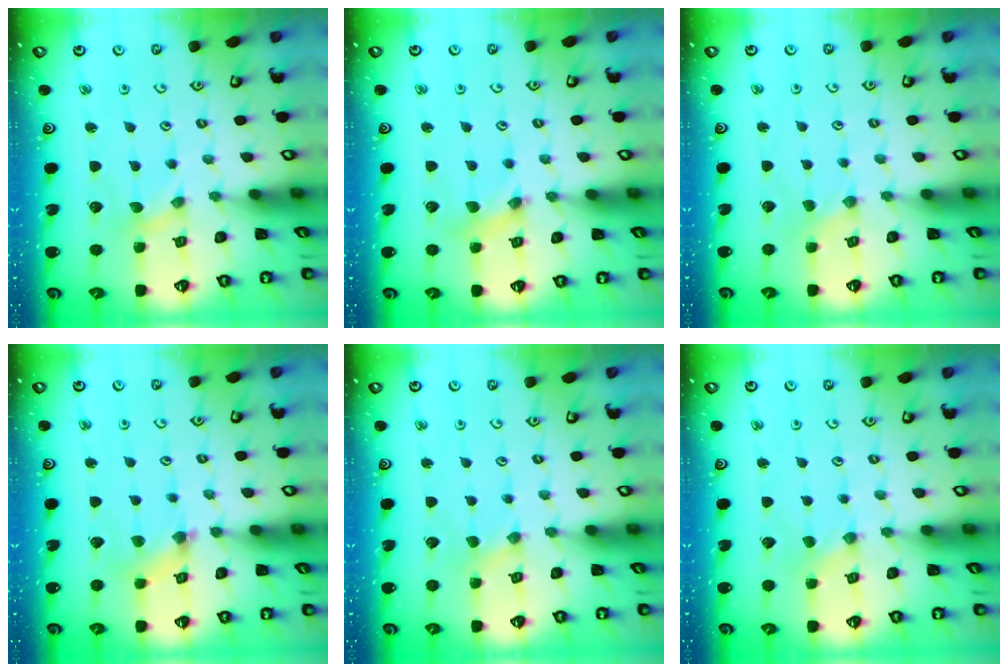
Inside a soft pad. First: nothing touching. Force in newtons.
{"total": 2.7, "press": 2.7, "slide": 0.3}
{"total": 0.0}
{"total": 3.7, "press": 3.7, "slide": 0.4}
{"total": 1.6, "press": 1.5, "slide": 0.3}
{"total": 0.0}